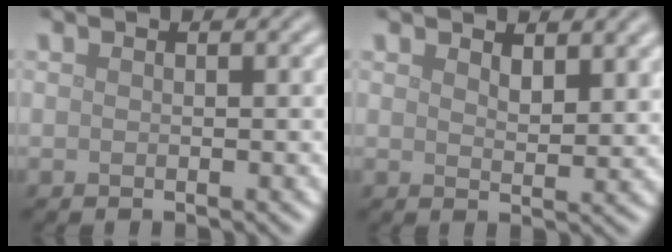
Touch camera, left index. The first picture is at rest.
{"total": 2.3, "force": [1.6, 0.9, 1.3], "torque": [-0.022, -0.004, 0.032]}